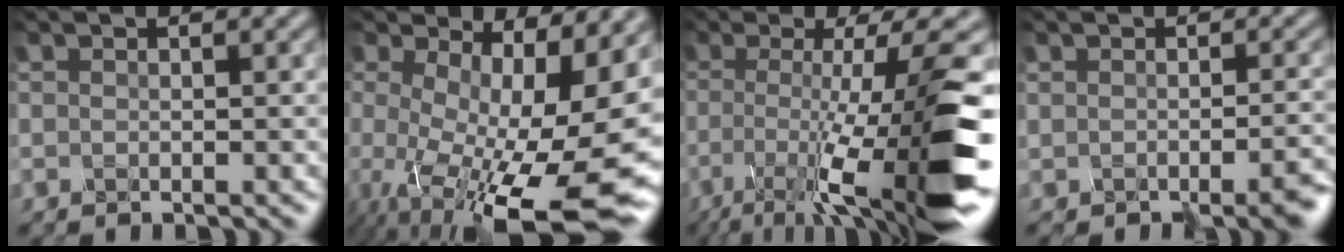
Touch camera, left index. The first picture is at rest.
{"total": 15.6, "force": [-2.2, 5.9, 14.3], "torque": [-0.225, -0.023, -0.015]}
{"total": 11.9, "force": [-3.8, 2.1, 11.0], "torque": [-0.173, 0.007, -0.070]}
{"total": 2.5, "force": [-1.4, 1.2, 1.7], "torque": [-0.005, -0.004, -0.019]}